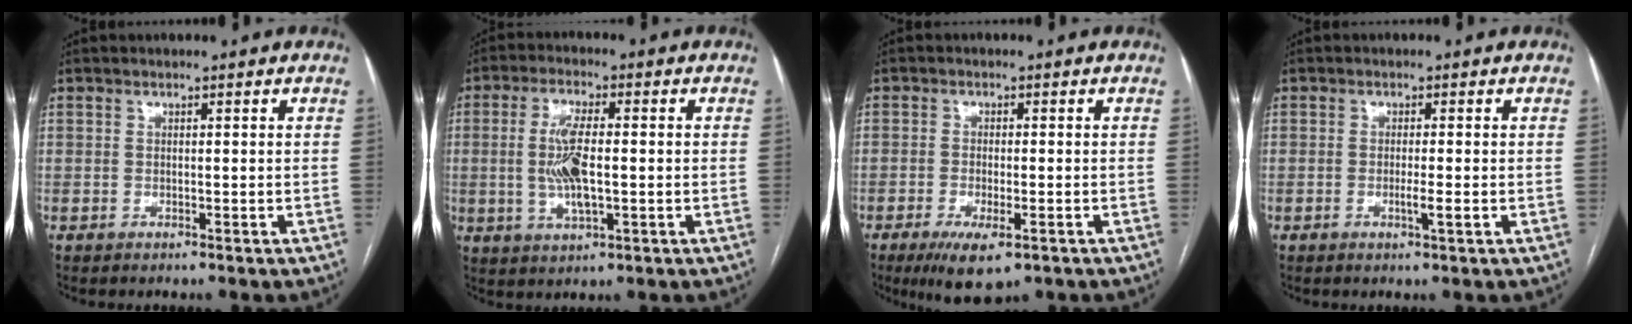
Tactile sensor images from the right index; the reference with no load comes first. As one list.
[{"total": 7.6, "force": [-0.3, 2.0, 7.3], "torque": [-0.154, 0.001, -0.004]}, {"total": 6.8, "force": [-3.8, 2.0, 5.2], "torque": [-0.088, -0.016, -0.057]}, {"total": 2.0, "force": [-0.6, -0.2, 1.9], "torque": [-0.036, -0.004, -0.011]}]